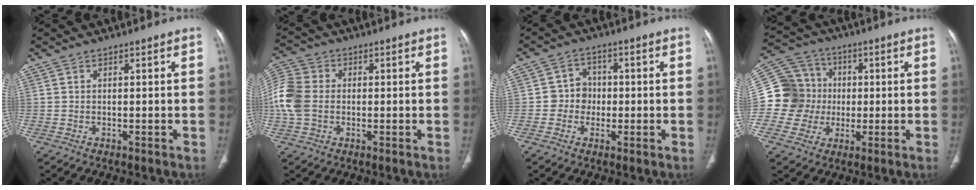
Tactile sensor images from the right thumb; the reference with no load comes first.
{"total": 10.6, "force": [-0.4, 8.1, 6.8], "torque": [-0.161, 0.022, -0.012]}
{"total": 4.9, "force": [-0.7, 4.6, 1.4], "torque": [0.016, 0.015, -0.021]}
{"total": 12.8, "force": [-0.4, 12.4, 3.2], "torque": [-0.031, 0.030, -0.008]}